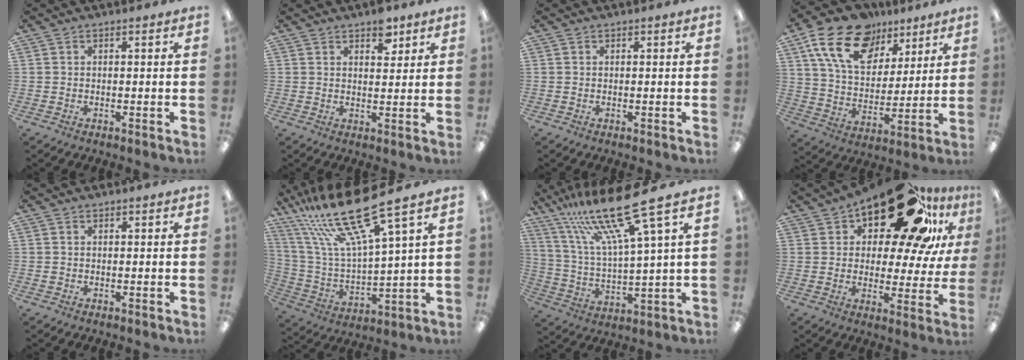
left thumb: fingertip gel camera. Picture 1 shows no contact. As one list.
[{"total": 5.2, "force": [3.5, 2.9, 2.5], "torque": [-0.011, -0.020, 0.055]}, {"total": 0.0}, {"total": 18.9, "force": [11.0, 11.8, 9.7], "torque": [-0.177, -0.040, 0.204]}, {"total": 0.7, "force": [0.0, 0.6, -0.3], "torque": [0.003, 0.006, -0.001]}, {"total": 22.4, "force": [16.7, 4.1, 14.3], "torque": [-0.307, -0.104, 0.277]}, {"total": 21.6, "force": [15.3, 2.7, 14.9], "torque": [-0.308, -0.092, 0.243]}, {"total": 24.0, "force": [15.6, 9.6, 15.5], "torque": [-0.226, -0.102, 0.254]}]